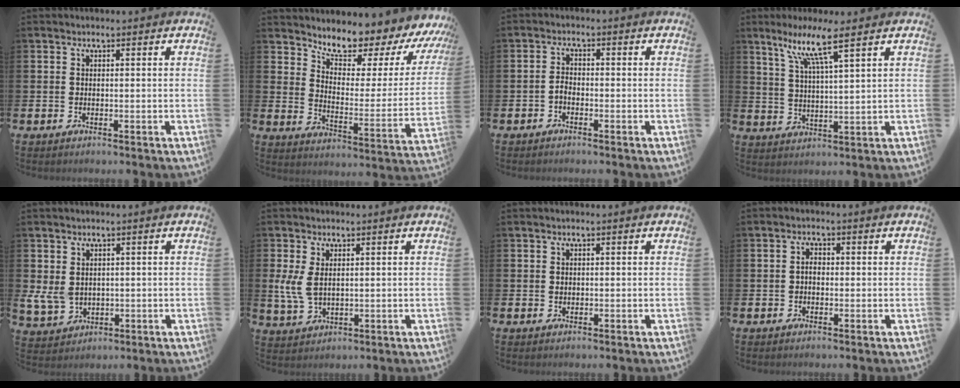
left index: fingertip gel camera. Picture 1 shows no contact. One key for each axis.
{"total": 7.8, "fx": 7.4, "fy": 2.0, "fz": 1.9, "tx": -0.062, "ty": -0.067, "tz": 0.120}
{"total": 1.5, "fx": -0.9, "fy": 0.8, "fz": 0.8, "tx": -0.009, "ty": 0.000, "tz": -0.021}
{"total": 8.0, "fx": 5.9, "fy": 0.5, "fz": 5.3, "tx": -0.112, "ty": -0.019, "tz": 0.099}
{"total": 3.2, "fx": 1.3, "fy": 2.6, "fz": 1.5, "tx": -0.023, "ty": -0.003, "tz": 0.021}
{"total": 4.3, "fx": 1.2, "fy": 2.6, "fz": 3.2, "tx": -0.066, "ty": 0.003, "tz": 0.019}
{"total": 0.6, "fx": 0.2, "fy": 0.5, "fz": 0.2, "tx": 0.011, "ty": -0.002, "tz": 0.000}
{"total": 1.9, "fx": -0.1, "fy": 1.3, "fz": 1.4, "tx": -0.015, "ty": 0.002, "tz": -0.006}